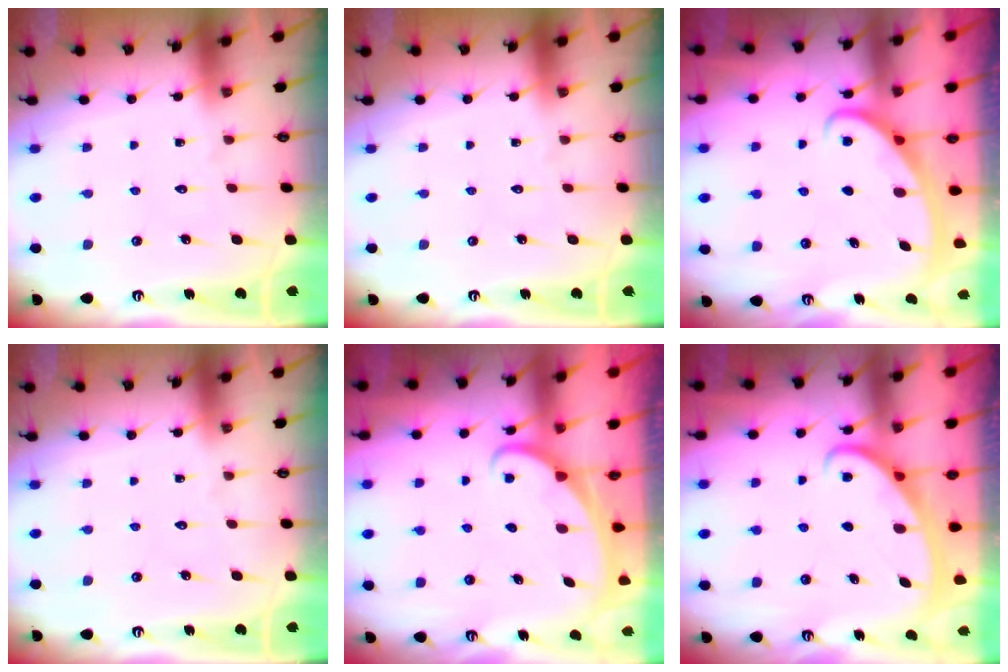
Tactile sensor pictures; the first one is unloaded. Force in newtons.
{"total": 0.0}
{"total": 2.8, "press": 2.8, "slide": 0.4}
{"total": 0.0}
{"total": 1.8, "press": 1.7, "slide": 0.1}
{"total": 2.6, "press": 2.6, "slide": 0.4}